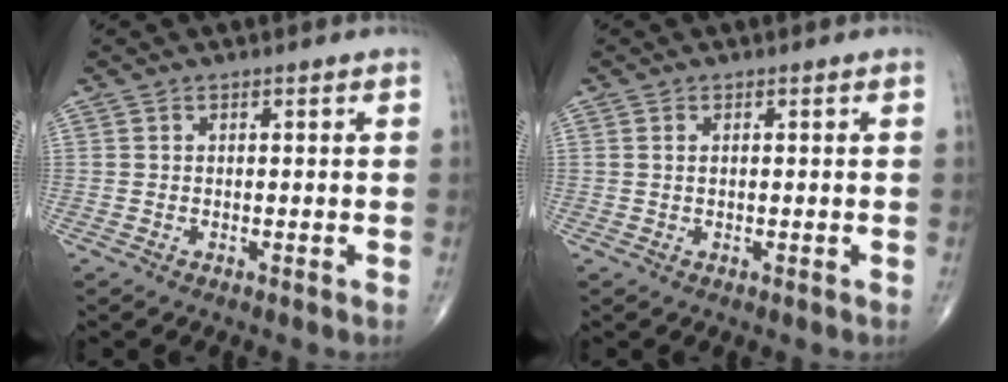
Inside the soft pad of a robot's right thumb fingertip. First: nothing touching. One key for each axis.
{"total": 0.5, "fx": 0.2, "fy": 0.2, "fz": 0.4, "tx": -0.008, "ty": 0.002, "tz": 0.005}